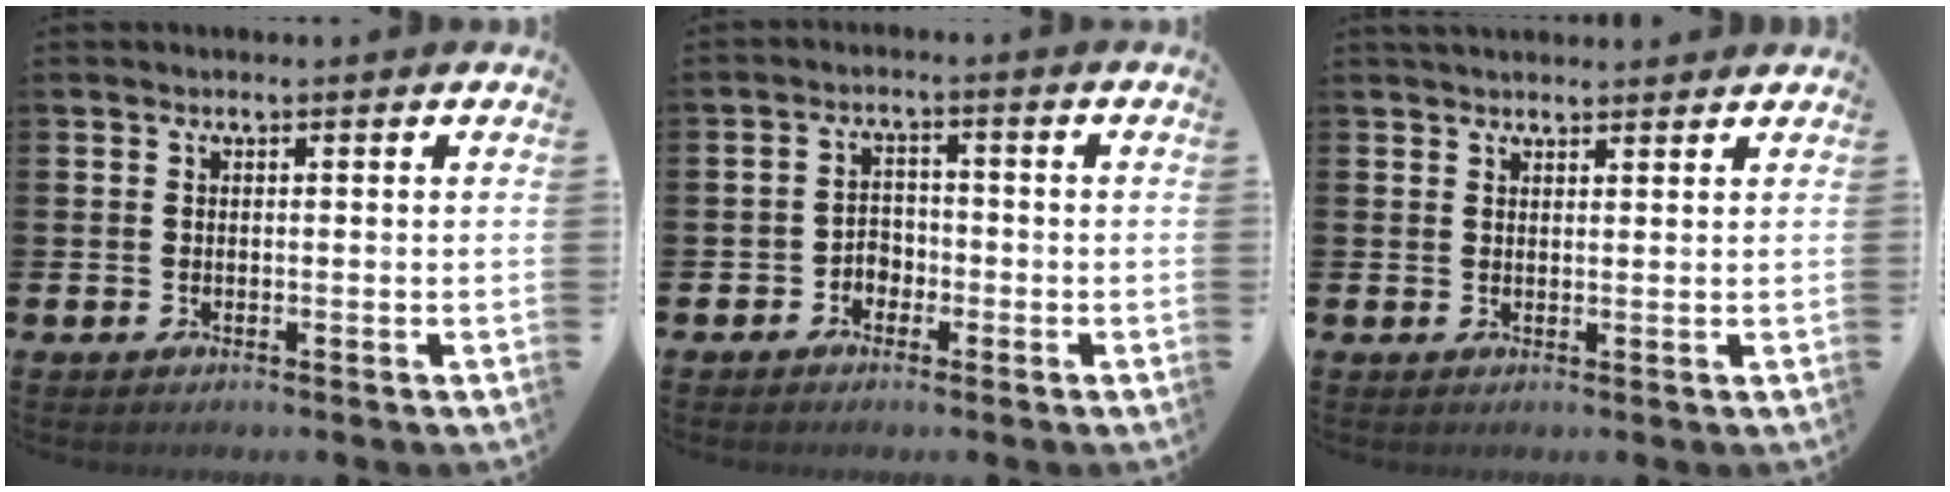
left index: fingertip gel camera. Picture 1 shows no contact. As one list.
[{"total": 2.6, "force": [-1.8, 1.8, 0.6], "torque": [-0.022, 0.009, -0.039]}, {"total": 2.1, "force": [2.0, 0.5, 0.2], "torque": [0.001, -0.006, 0.035]}]